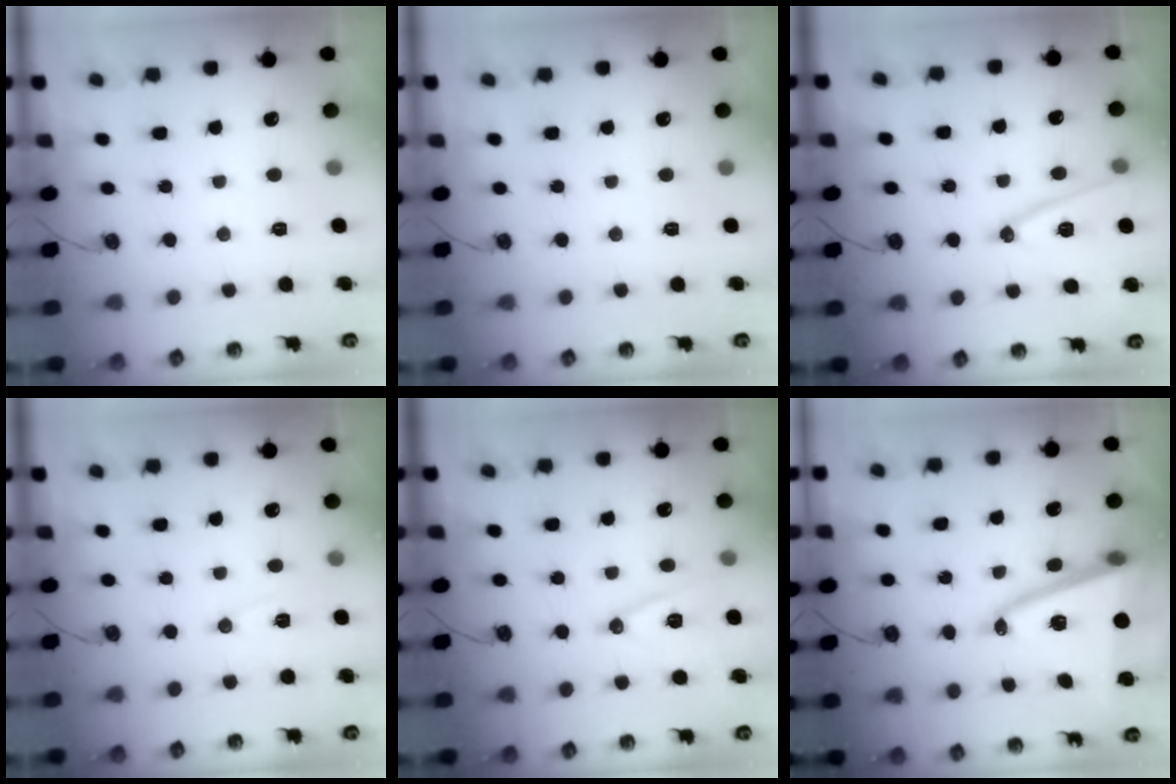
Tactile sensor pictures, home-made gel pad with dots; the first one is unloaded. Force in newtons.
{"total": 0.0}
{"total": 12.3, "press": 11.8, "slide": 3.4}
{"total": 6.7, "press": 6.1, "slide": 2.9}
{"total": 11.5, "press": 11.0, "slide": 3.3}
{"total": 18.0, "press": 17.8, "slide": 2.5}